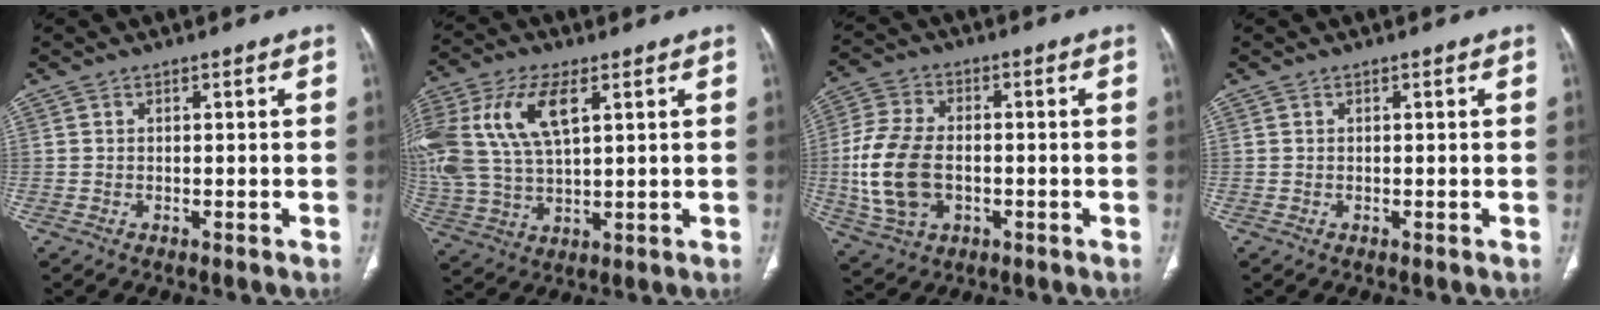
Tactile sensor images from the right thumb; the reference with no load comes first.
{"total": 20.1, "force": [6.6, 10.4, 15.9], "torque": [-0.379, 0.003, 0.126]}
{"total": 13.9, "force": [-1.6, 9.0, 10.5], "torque": [-0.220, 0.007, -0.026]}
{"total": 0.0}